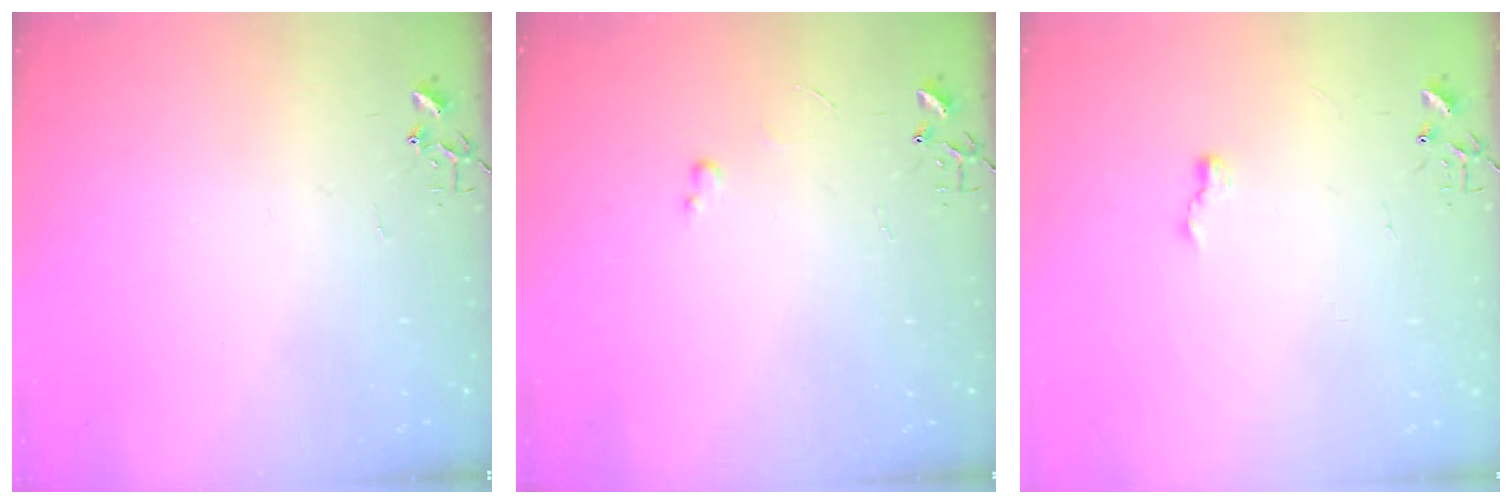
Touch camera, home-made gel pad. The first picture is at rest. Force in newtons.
{"total": 2.6, "press": 2.6, "slide": 0.4}
{"total": 5.7, "press": 5.6, "slide": 0.7}